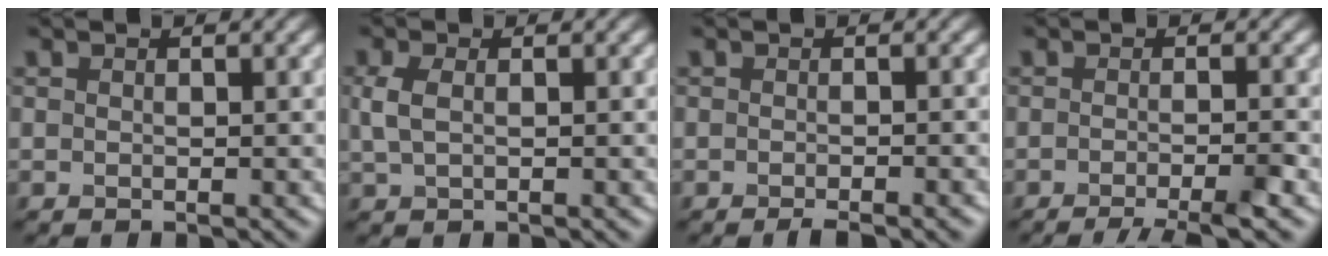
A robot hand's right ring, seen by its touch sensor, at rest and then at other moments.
{"total": 2.0, "force": [0.4, 1.1, 1.6], "torque": [-0.044, 0.002, 0.006]}
{"total": 2.5, "force": [-1.7, 0.4, 1.7], "torque": [-0.018, 0.001, -0.028]}
{"total": 4.8, "force": [-3.0, 0.9, 3.6], "torque": [-0.043, -0.004, -0.054]}